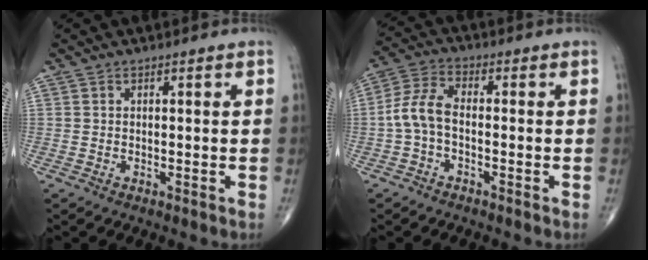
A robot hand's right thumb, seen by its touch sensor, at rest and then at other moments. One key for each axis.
{"total": 6.5, "fx": -1.3, "fy": 3.4, "fz": 5.4, "tx": -0.118, "ty": 0.023, "tz": -0.036}